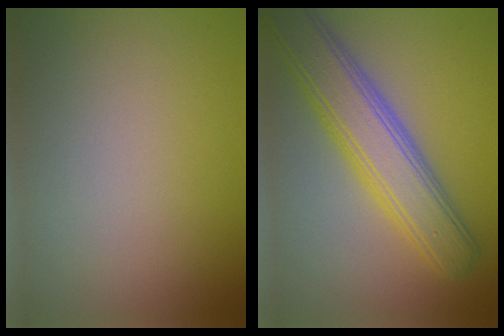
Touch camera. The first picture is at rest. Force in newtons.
{"total": 6.8, "press": 6.8, "slide": 0.1}